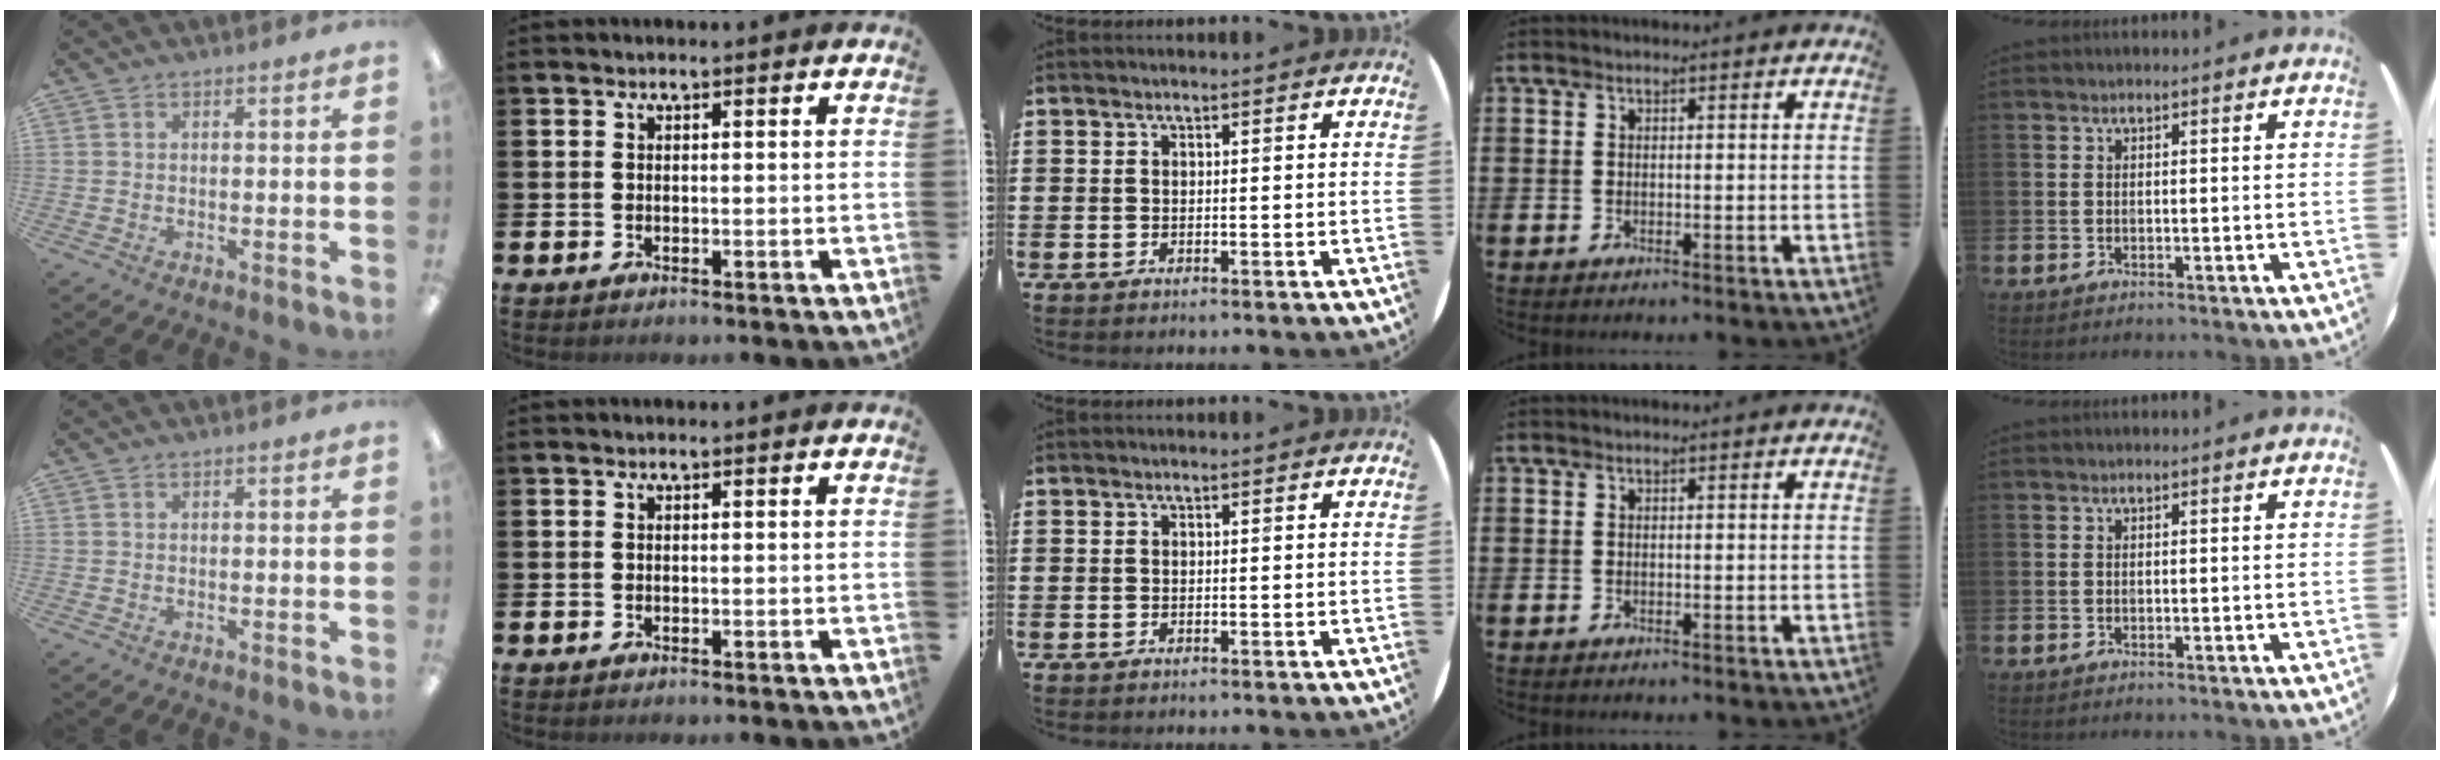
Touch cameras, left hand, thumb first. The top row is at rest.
{}